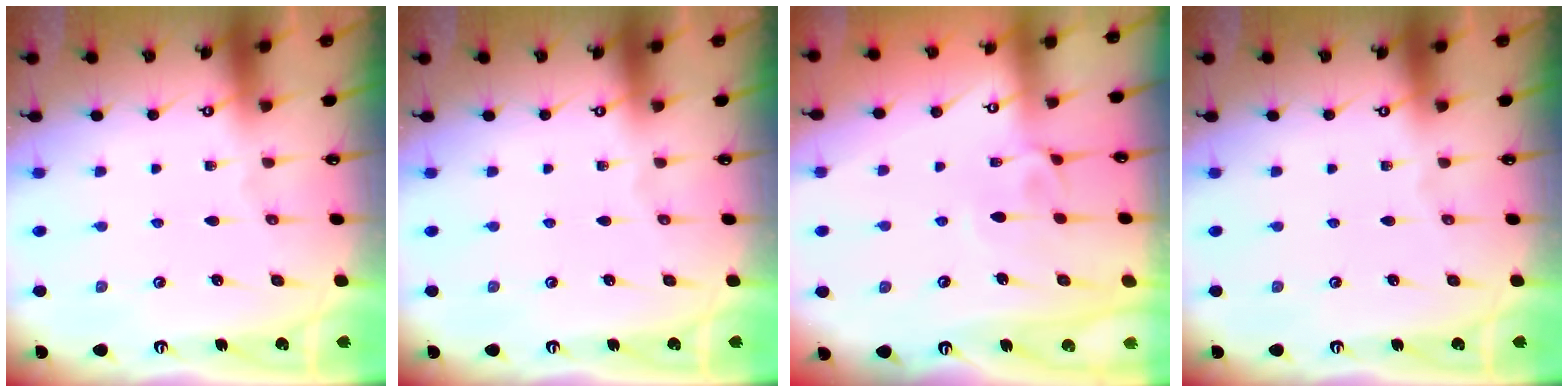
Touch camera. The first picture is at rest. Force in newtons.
{"total": 0.0}
{"total": 2.7, "press": 2.6, "slide": 0.7}
{"total": 0.0}